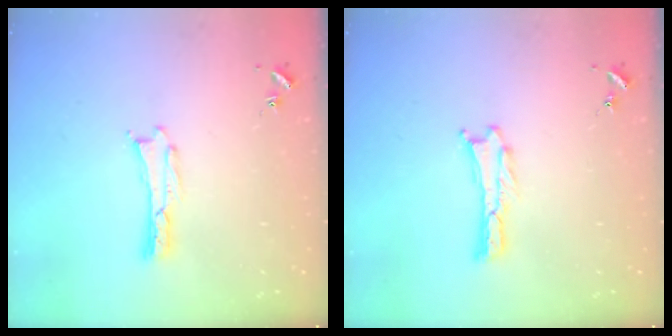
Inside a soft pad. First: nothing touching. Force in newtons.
{"total": 0.0}